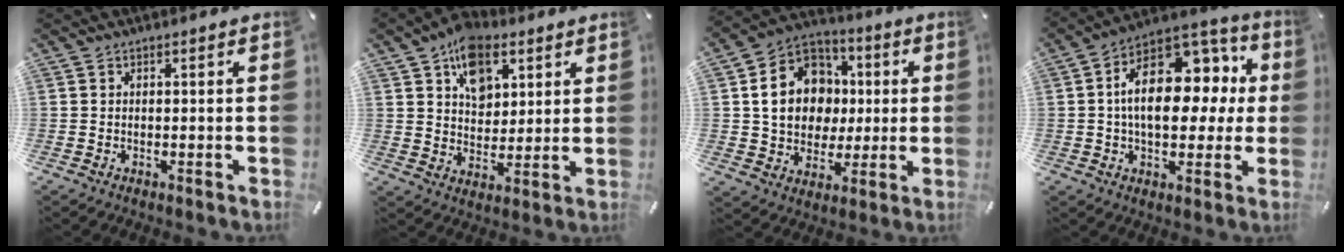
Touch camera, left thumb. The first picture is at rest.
{"total": 11.1, "force": [5.7, 7.9, 5.3], "torque": [-0.073, -0.024, 0.102]}
{"total": 16.1, "force": [1.3, 14.0, 7.9], "torque": [-0.143, 0.015, 0.028]}
{"total": 18.7, "force": [2.8, 12.2, 13.9], "torque": [-0.218, -0.006, 0.049]}